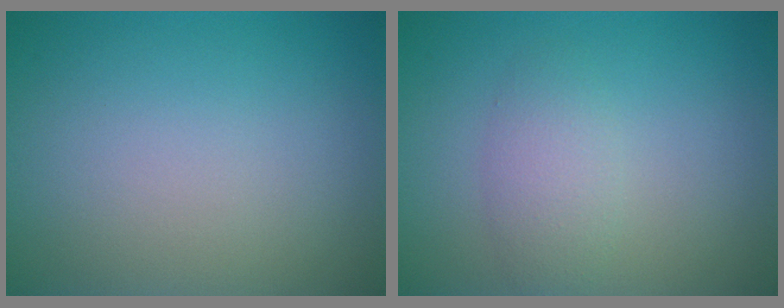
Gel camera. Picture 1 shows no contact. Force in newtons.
{"total": 2.3, "press": 2.3, "slide": 0.1}